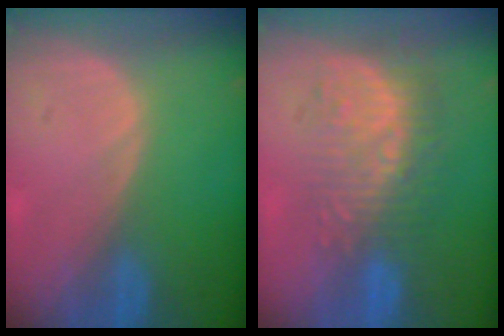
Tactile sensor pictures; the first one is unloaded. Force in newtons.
{"total": 9.5, "press": 8.5, "slide": 4.3}